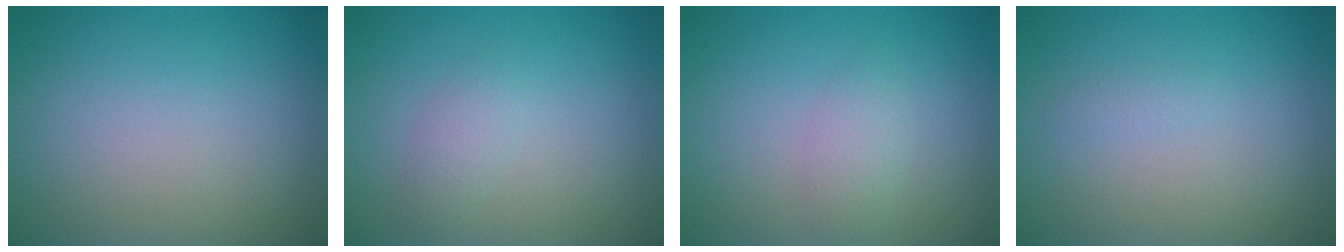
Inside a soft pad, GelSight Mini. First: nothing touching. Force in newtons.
{"total": 1.3, "press": 1.3, "slide": 0.0}
{"total": 1.6, "press": 1.6, "slide": 0.1}
{"total": 0.6, "press": 0.6, "slide": 0.0}